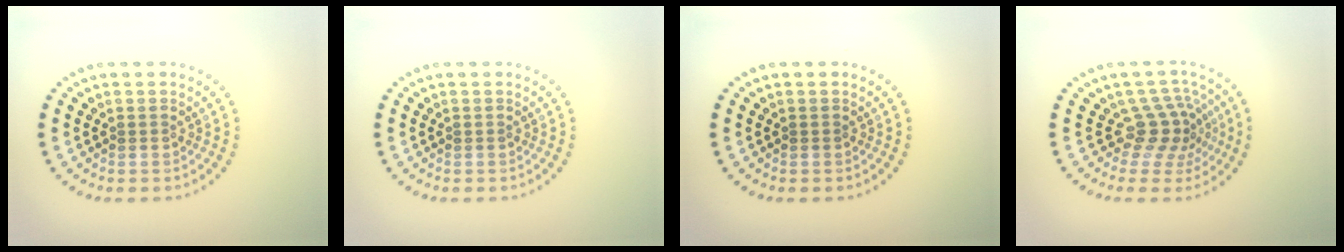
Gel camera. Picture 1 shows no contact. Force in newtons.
{"total": 0.0}
{"total": 0.0}
{"total": 3.3, "press": 2.4, "slide": 2.4}